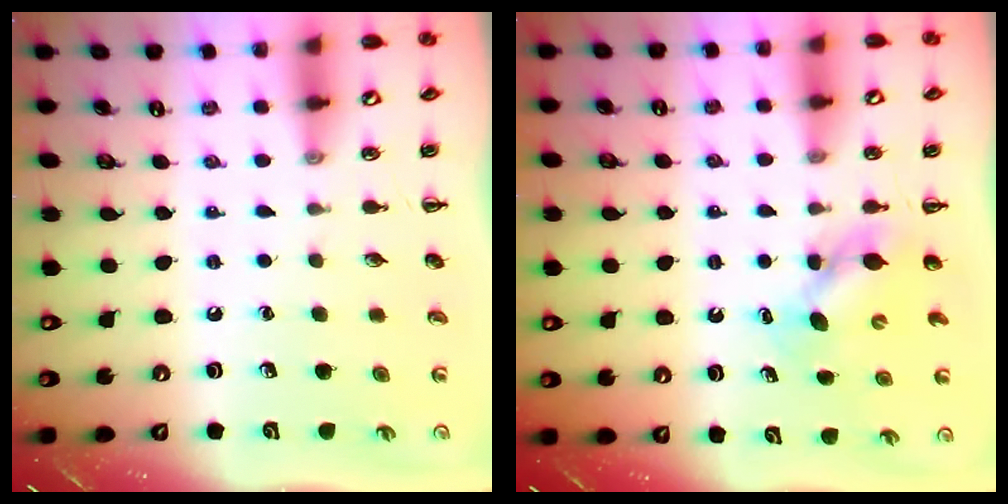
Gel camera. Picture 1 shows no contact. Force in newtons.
{"total": 5.7, "press": 5.6, "slide": 0.8}